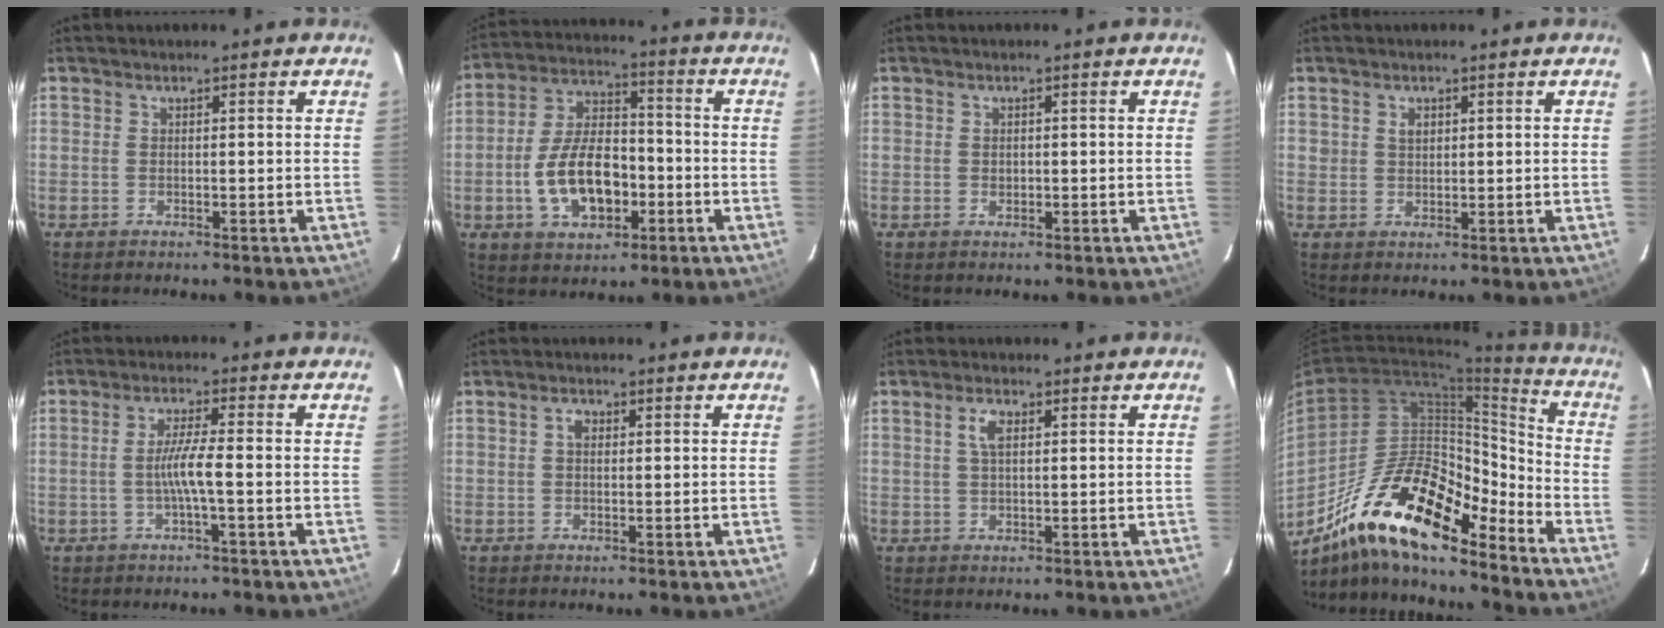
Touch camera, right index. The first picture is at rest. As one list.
[{"total": 13.8, "force": [-4.0, 7.8, 10.6], "torque": [-0.214, 0.018, -0.060]}, {"total": 1.0, "force": [0.0, 0.9, 0.3], "torque": [-0.003, 0.002, 0.001]}, {"total": 2.0, "force": [0.9, 1.6, 0.9], "torque": [-0.010, 0.005, 0.017]}, {"total": 4.6, "force": [-1.3, -0.5, 4.4], "torque": [-0.086, -0.001, -0.023]}, {"total": 1.6, "force": [0.3, 1.1, 1.1], "torque": [-0.019, 0.007, 0.003]}, {"total": 2.9, "force": [0.9, 1.3, 2.5], "torque": [-0.050, 0.006, 0.019]}, {"total": 21.7, "force": [-15.7, 6.3, 13.5], "torque": [-0.231, -0.001, -0.280]}]